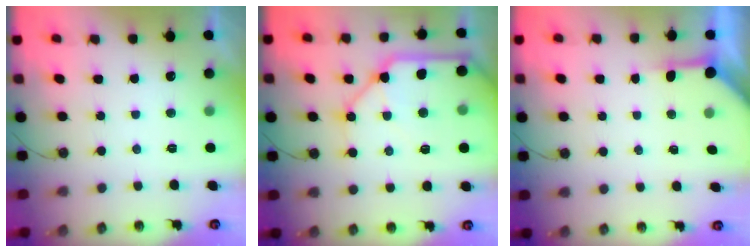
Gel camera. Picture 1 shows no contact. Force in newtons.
{"total": 17.1, "press": 17.0, "slide": 1.9}
{"total": 3.8, "press": 3.8, "slide": 0.5}